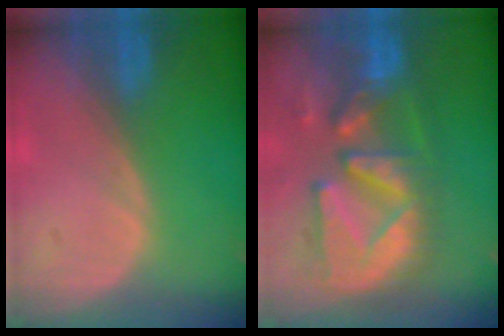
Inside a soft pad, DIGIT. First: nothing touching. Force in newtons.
{"total": 12.3, "press": 11.0, "slide": 5.6}